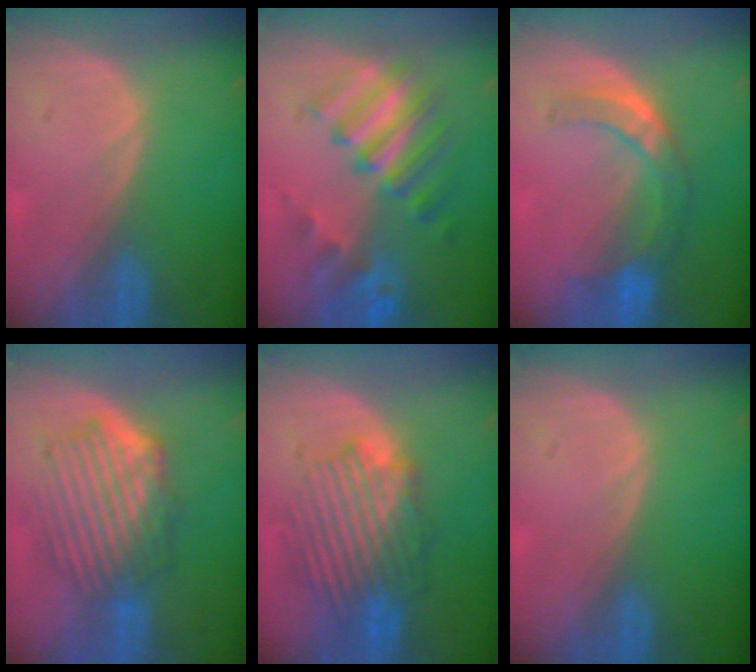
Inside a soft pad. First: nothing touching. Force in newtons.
{"total": 9.2, "press": 8.3, "slide": 4.0}
{"total": 7.6, "press": 6.6, "slide": 3.7}
{"total": 9.4, "press": 8.3, "slide": 4.5}
{"total": 8.9, "press": 8.8, "slide": 1.4}
{"total": 0.0}